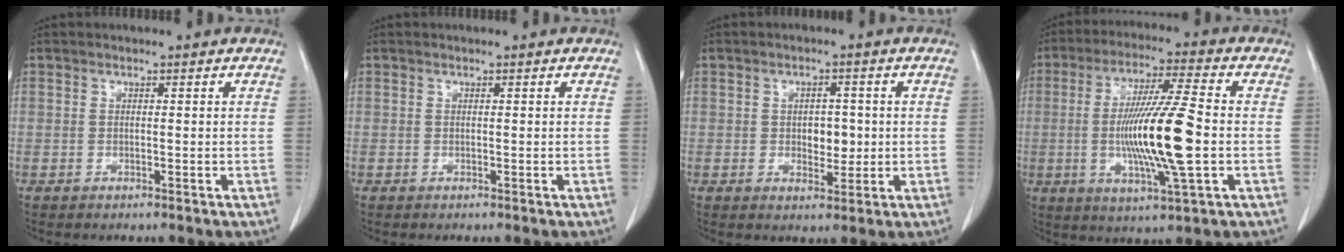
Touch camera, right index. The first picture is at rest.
{"total": 0.0}
{"total": 3.8, "force": [0.0, 2.4, 3.0], "torque": [-0.038, 0.001, 0.005]}
{"total": 14.7, "force": [-1.7, 0.3, 14.6], "torque": [-0.276, -0.011, -0.034]}